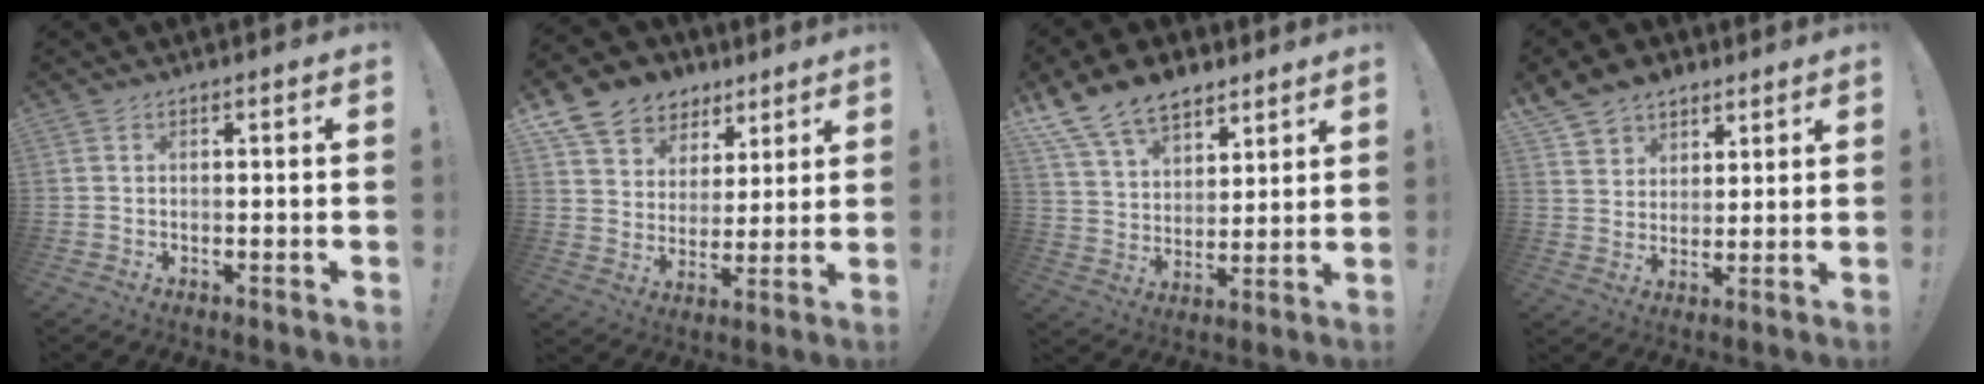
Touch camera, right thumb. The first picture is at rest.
{"total": 11.0, "force": [6.9, 8.2, 2.4], "torque": [-0.045, -0.051, 0.138]}
{"total": 14.7, "force": [10.8, 8.2, 5.7], "torque": [-0.118, -0.065, 0.207]}
{"total": 9.5, "force": [6.8, 6.4, 1.6], "torque": [-0.034, -0.047, 0.137]}